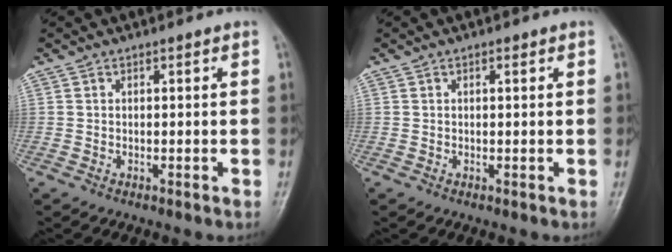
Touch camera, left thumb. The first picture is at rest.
{"total": 0.7, "force": [0.3, 0.3, 0.6], "torque": [-0.011, 0.000, 0.004]}